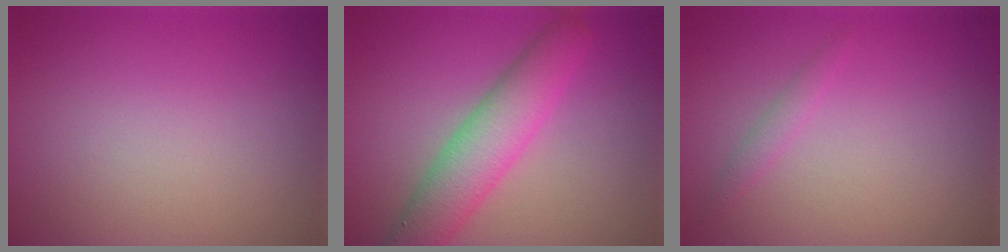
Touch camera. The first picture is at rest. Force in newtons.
{"total": 5.5, "press": 5.5, "slide": 0.4}
{"total": 1.6, "press": 1.6, "slide": 0.1}